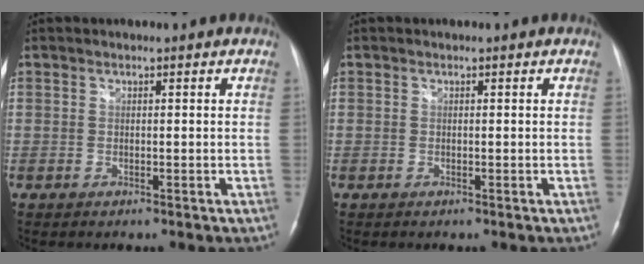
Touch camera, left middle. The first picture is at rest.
{"total": 0.0}